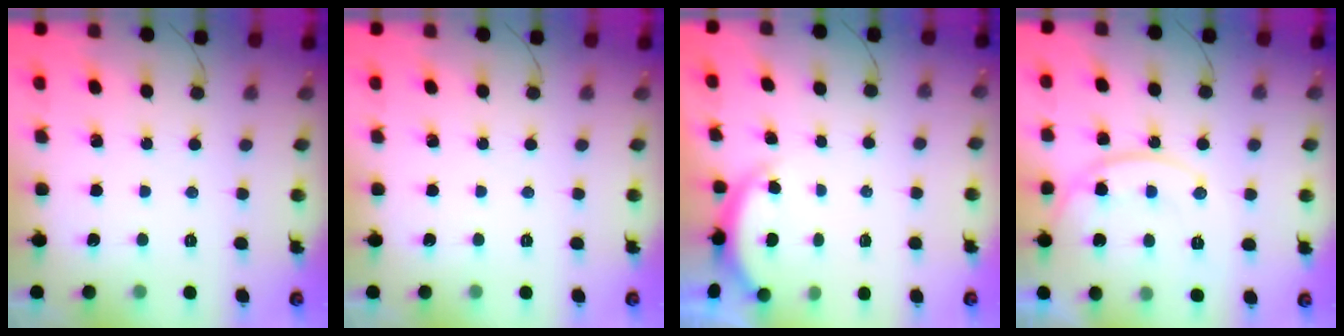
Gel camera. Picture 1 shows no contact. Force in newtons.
{"total": 0.0}
{"total": 2.1, "press": 2.0, "slide": 0.3}
{"total": 13.2, "press": 13.2, "slide": 0.5}